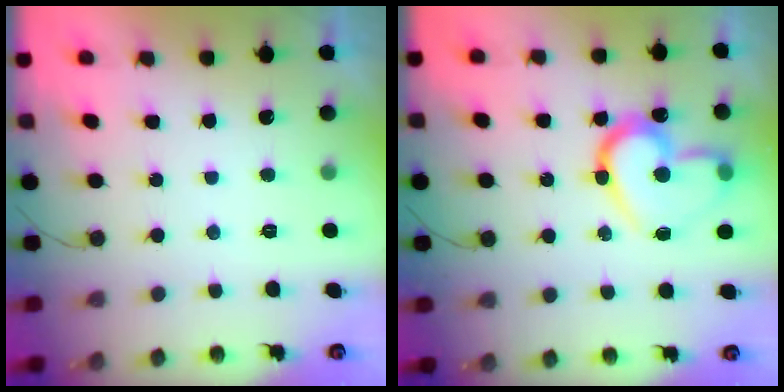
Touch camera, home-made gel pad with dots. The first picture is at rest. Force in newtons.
{"total": 16.6, "press": 16.5, "slide": 1.6}